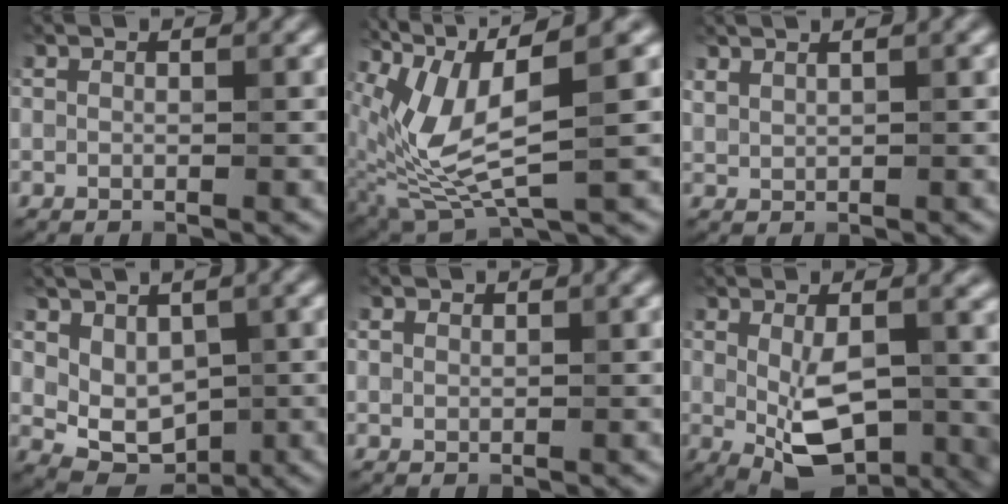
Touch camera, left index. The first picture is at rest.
{"total": 9.2, "force": [1.1, 3.4, 8.4], "torque": [-0.189, -0.013, 0.020]}
{"total": 1.0, "force": [0.9, -0.2, -0.5], "torque": [0.006, 0.002, 0.022]}
{"total": 3.1, "force": [0.5, 2.5, 1.9], "torque": [-0.029, -0.014, 0.016]}
{"total": 0.6, "force": [0.3, 0.3, -0.4], "torque": [0.009, 0.001, 0.005]}
{"total": 6.5, "force": [-0.2, 3.4, 5.6], "torque": [-0.099, -0.026, 0.009]}